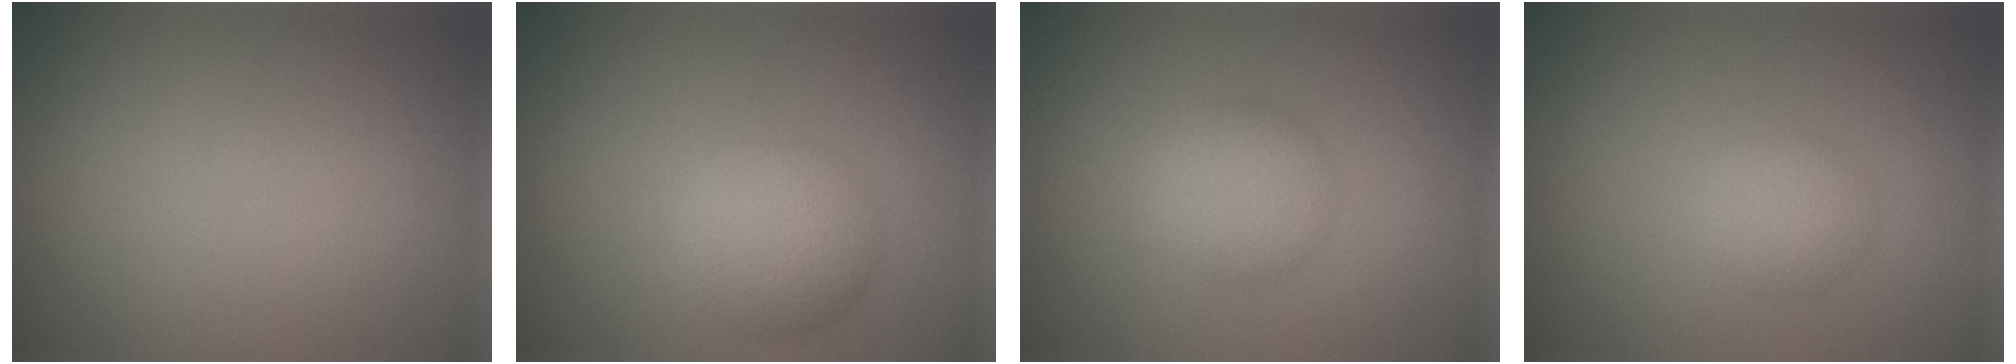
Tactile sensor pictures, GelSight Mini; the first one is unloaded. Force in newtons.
{"total": 4.1, "press": 4.1, "slide": 0.2}
{"total": 3.3, "press": 3.3, "slide": 0.1}
{"total": 2.3, "press": 2.3, "slide": 0.1}